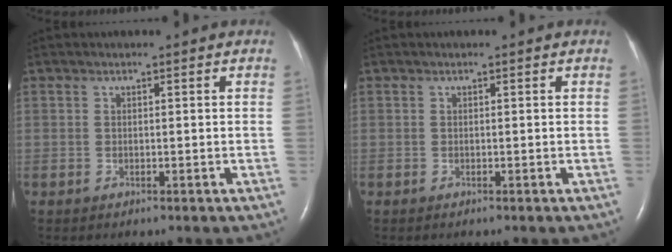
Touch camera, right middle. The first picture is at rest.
{"total": 0.0}